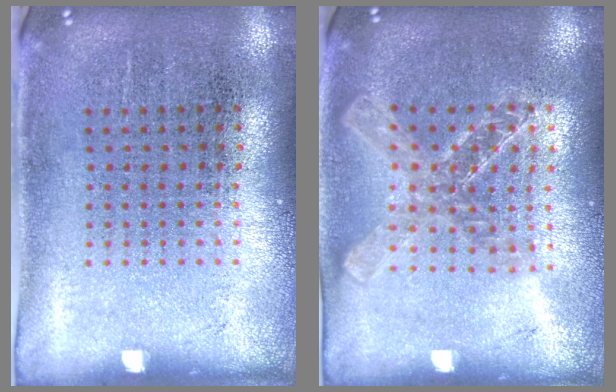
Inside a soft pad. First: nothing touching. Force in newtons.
{"total": 1.6, "press": 1.4, "slide": 0.7}